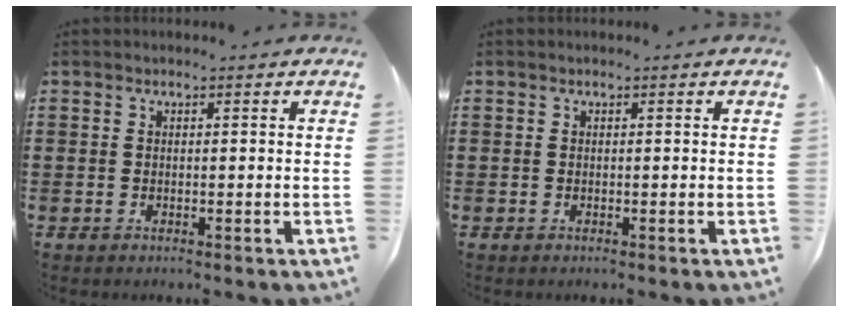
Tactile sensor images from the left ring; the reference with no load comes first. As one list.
[{"total": 0.0}]